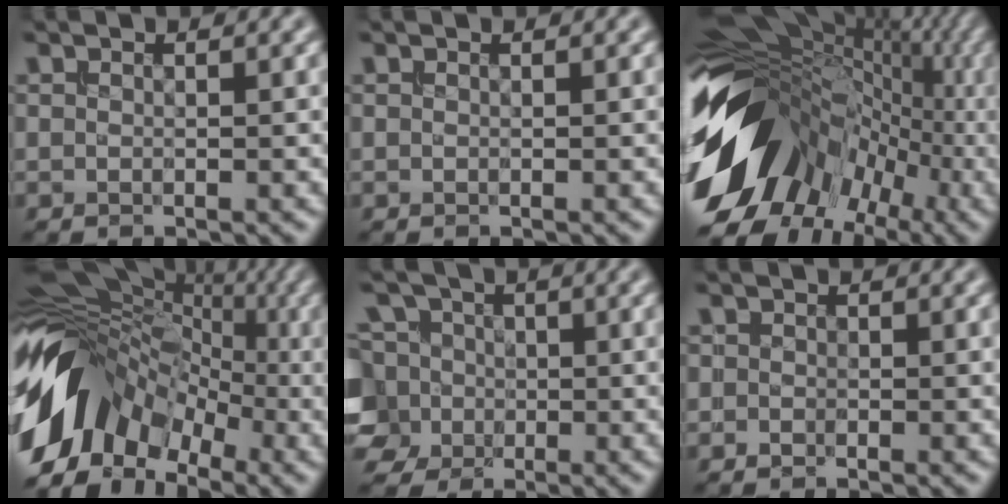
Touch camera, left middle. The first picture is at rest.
{"total": 0.0}
{"total": 15.6, "force": [-3.1, 11.9, 9.6], "torque": [-0.179, 0.023, -0.054]}
{"total": 12.5, "force": [-3.2, 9.1, 7.9], "torque": [-0.141, 0.007, -0.065]}
{"total": 8.3, "force": [0.6, 7.3, 3.9], "torque": [-0.092, 0.040, -0.032]}
{"total": 0.8, "force": [-0.6, 0.4, -0.3], "torque": [0.004, -0.003, -0.008]}